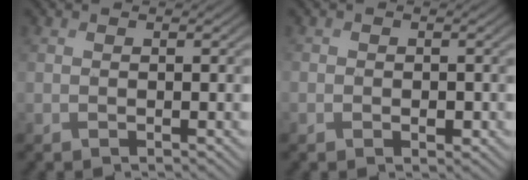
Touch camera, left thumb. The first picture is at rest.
{"total": 1.4, "force": [-0.1, 1.2, 0.7], "torque": [-0.011, -0.009, 0.000]}